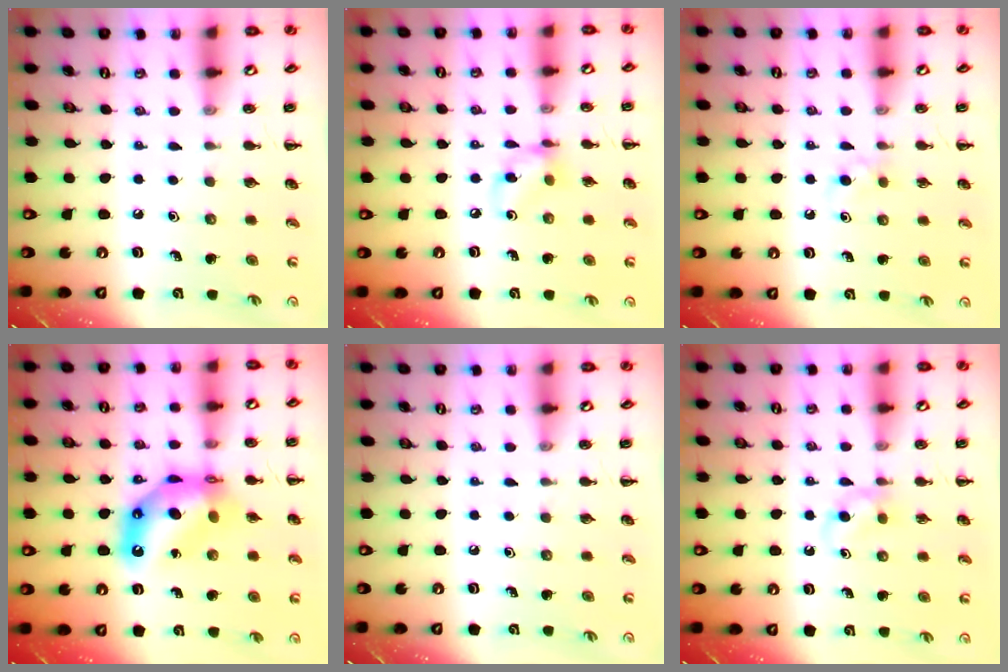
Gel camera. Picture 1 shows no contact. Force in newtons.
{"total": 7.0, "press": 6.9, "slide": 0.3}
{"total": 3.9, "press": 3.6, "slide": 1.7}
{"total": 12.4, "press": 11.8, "slide": 3.8}
{"total": 0.0}
{"total": 3.1, "press": 2.8, "slide": 1.3}